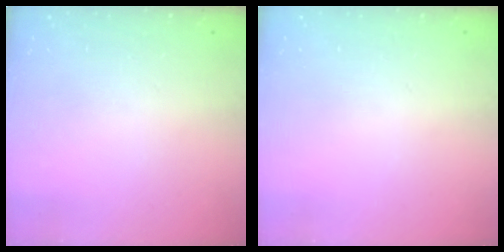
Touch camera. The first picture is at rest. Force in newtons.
{"total": 0.0}